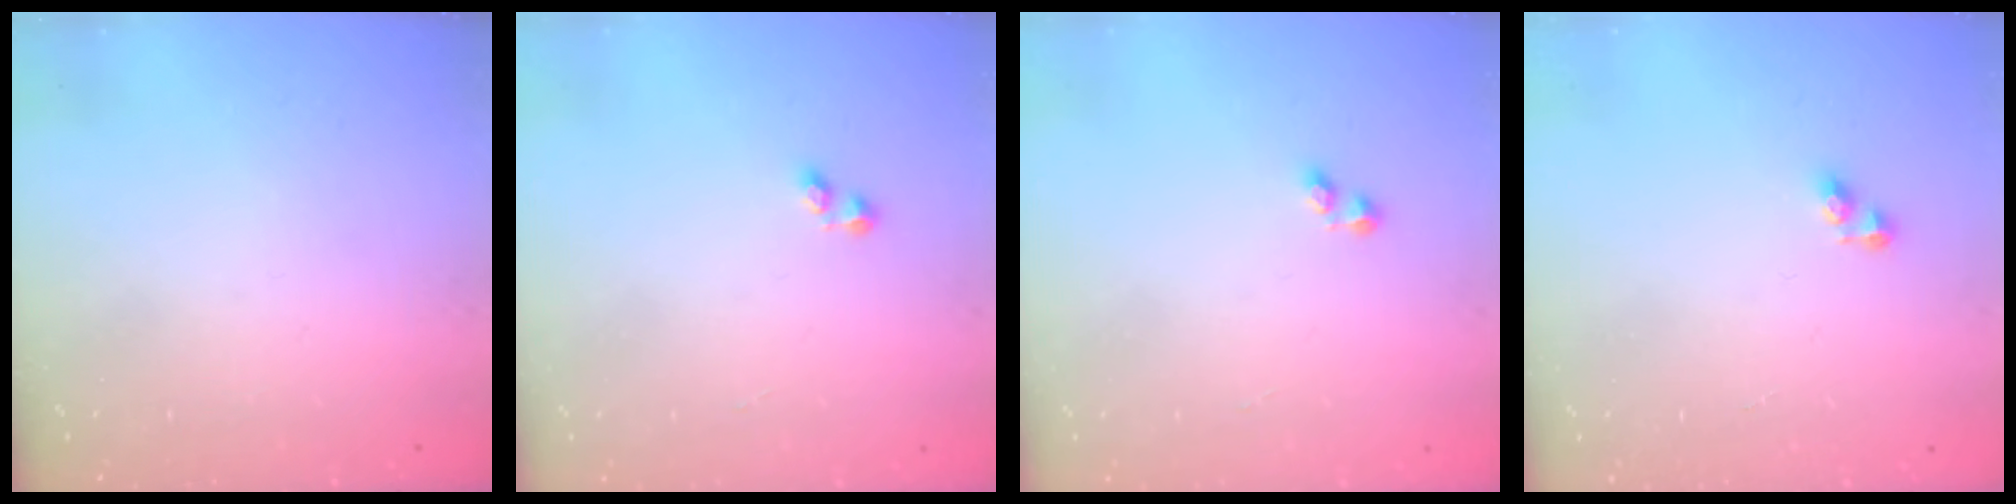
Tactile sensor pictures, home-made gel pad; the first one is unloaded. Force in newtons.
{"total": 1.6, "press": 1.5, "slide": 0.4}
{"total": 1.6, "press": 1.5, "slide": 0.4}
{"total": 3.4, "press": 3.4, "slide": 0.4}